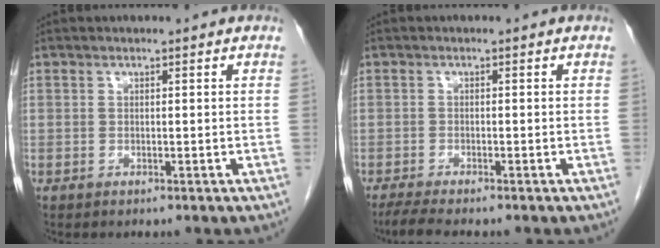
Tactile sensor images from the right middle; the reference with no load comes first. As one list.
[{"total": 3.9, "force": [-3.3, 0.2, 2.2], "torque": [-0.041, -0.010, -0.053]}]